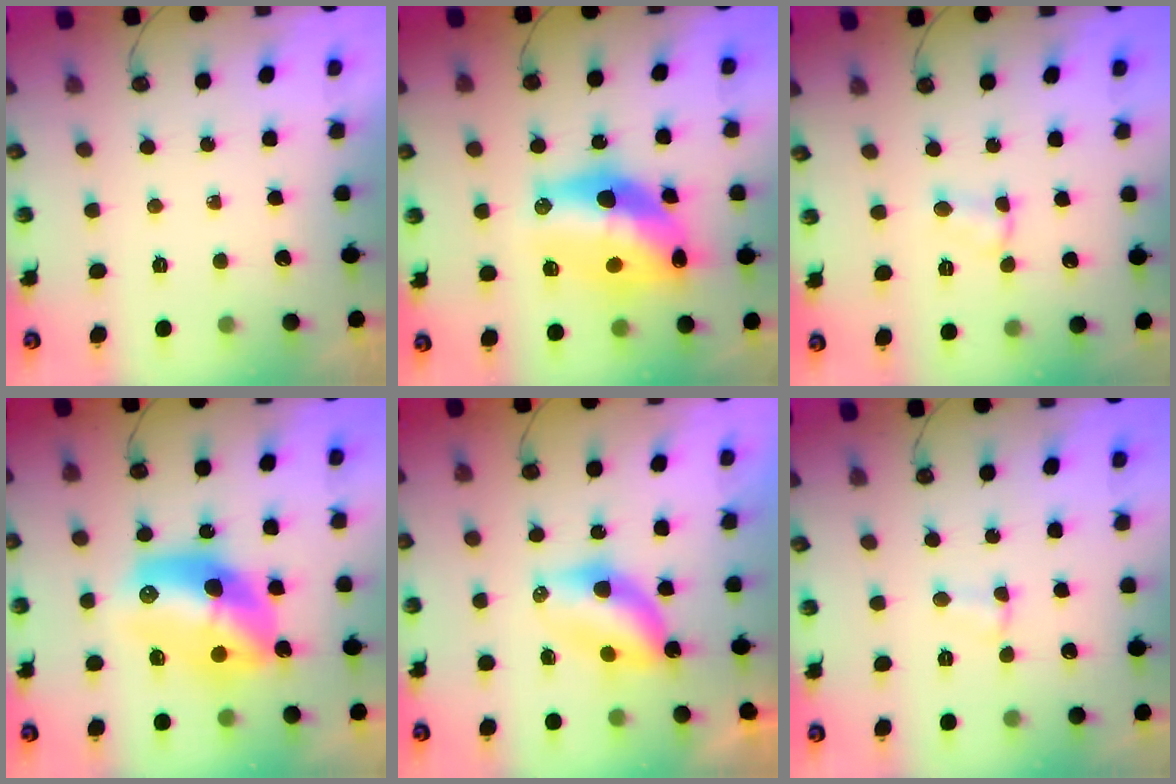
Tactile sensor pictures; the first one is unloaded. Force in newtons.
{"total": 19.0, "press": 18.5, "slide": 4.7}
{"total": 2.9, "press": 2.9, "slide": 0.5}
{"total": 16.2, "press": 16.2, "slide": 1.5}
{"total": 6.9, "press": 6.9, "slide": 0.3}
{"total": 2.8, "press": 2.8, "slide": 0.3}